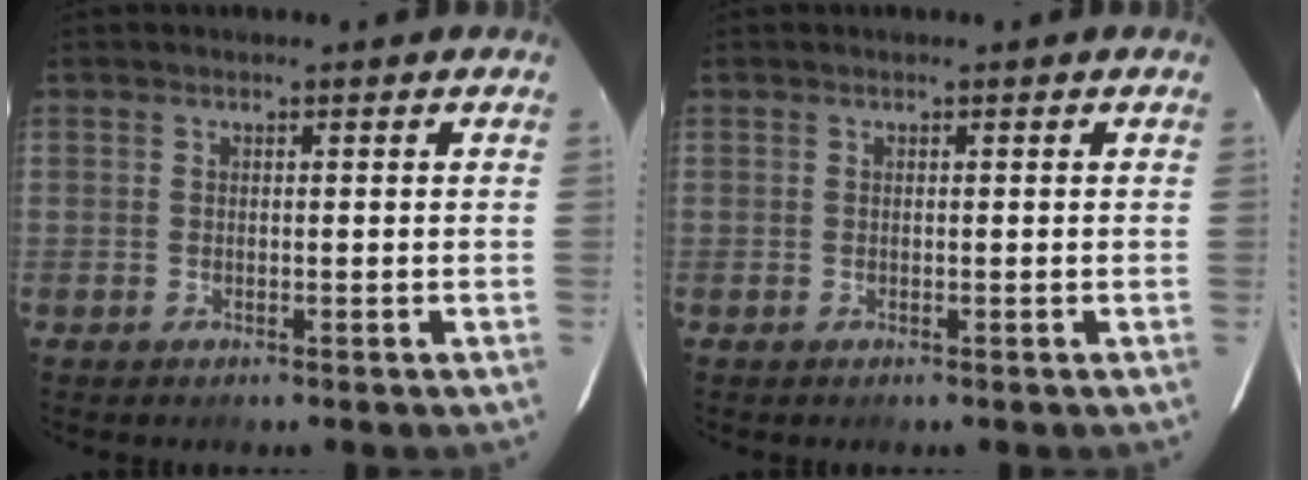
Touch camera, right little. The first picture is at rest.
{"total": 0.0}